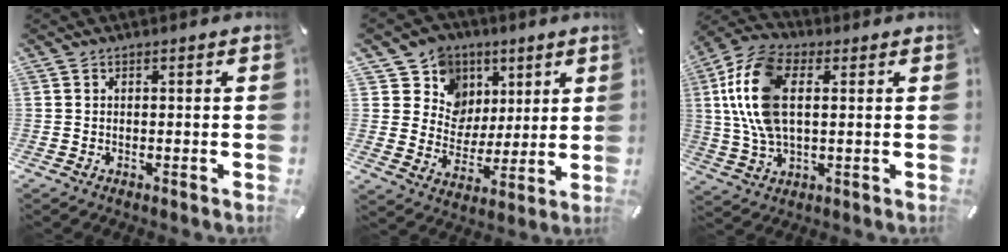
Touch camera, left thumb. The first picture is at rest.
{"total": 10.8, "force": [3.9, 10.1, 0.7], "torque": [-0.015, -0.041, 0.079]}
{"total": 14.1, "force": [2.6, 8.1, 11.2], "torque": [-0.262, -0.001, 0.044]}